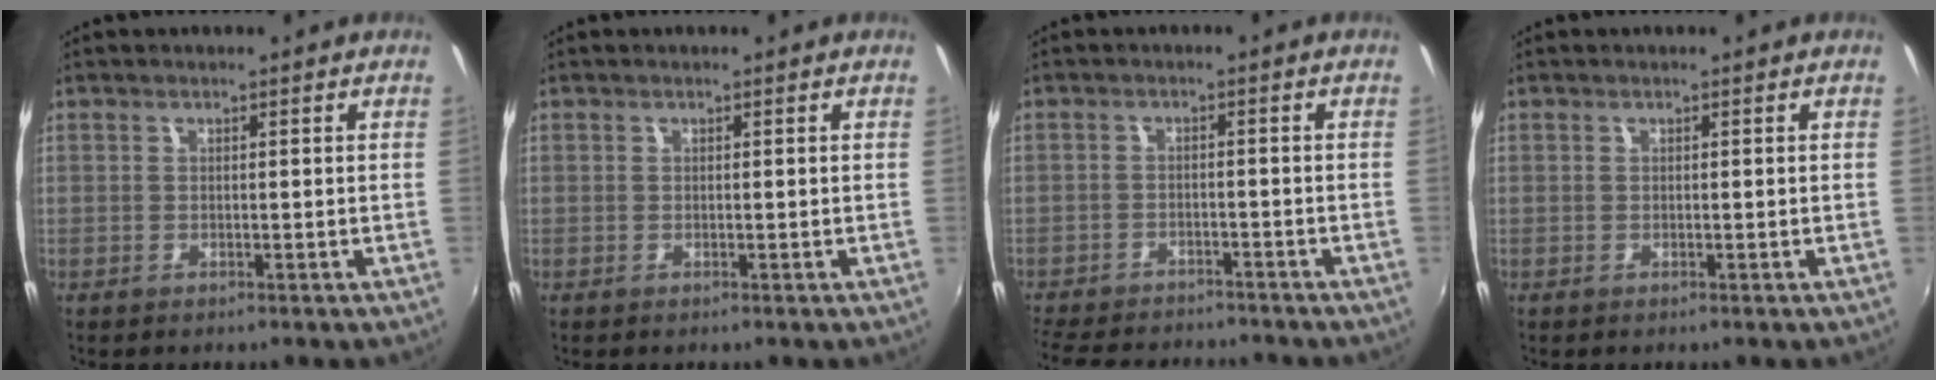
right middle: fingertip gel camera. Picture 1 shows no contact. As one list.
[{"total": 0.0}, {"total": 13.4, "force": [-11.8, 4.1, 4.8], "torque": [-0.122, -0.009, -0.180]}, {"total": 0.0}]